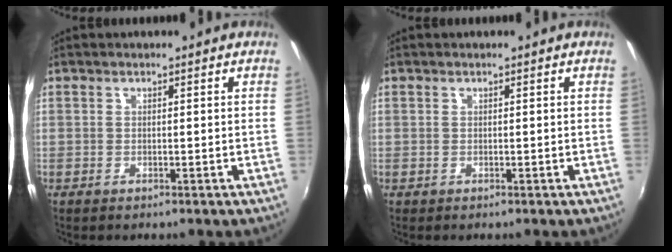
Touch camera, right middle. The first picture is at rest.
{"total": 0.0}